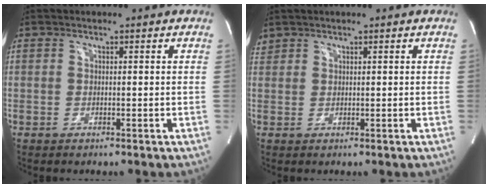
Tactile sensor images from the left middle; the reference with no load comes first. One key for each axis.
{"total": 1.1, "fx": 1.0, "fy": 0.3, "fz": 0.0, "tx": -0.007, "ty": 0.009, "tz": 0.025}